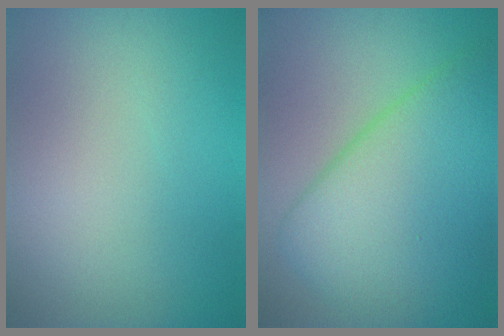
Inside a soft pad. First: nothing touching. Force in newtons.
{"total": 9.0, "press": 8.9, "slide": 0.5}